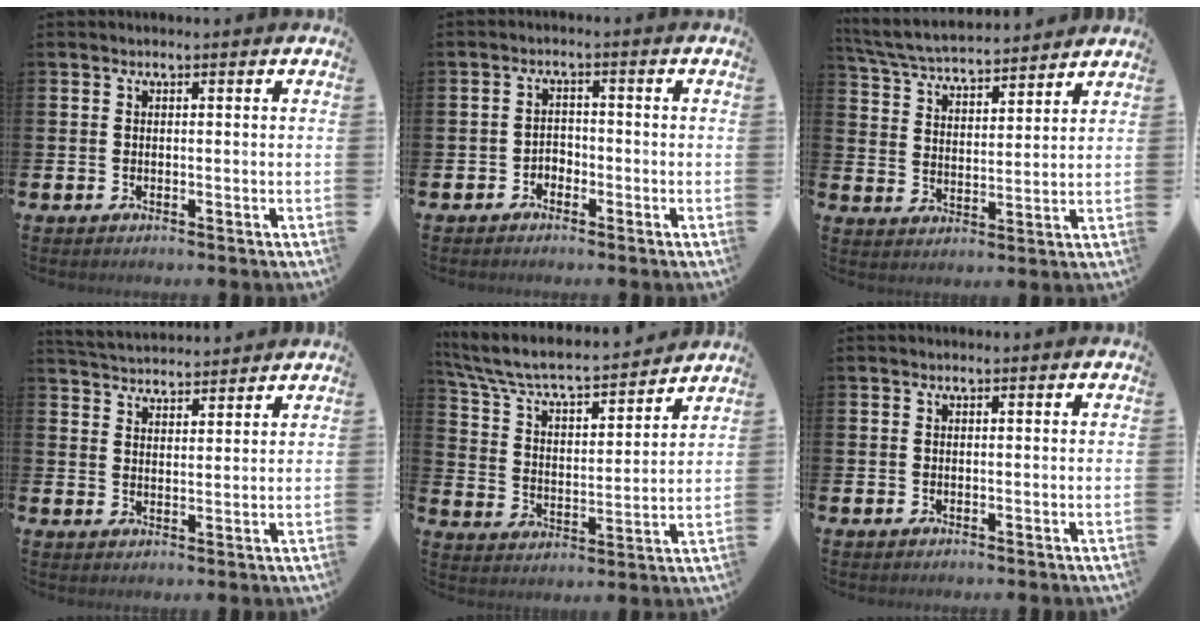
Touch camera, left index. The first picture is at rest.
{"total": 1.9, "force": [-1.6, 1.0, 0.0], "torque": [-0.013, 0.006, -0.034]}
{"total": 5.3, "force": [5.3, 0.4, 0.9], "torque": [-0.045, -0.036, 0.091]}
{"total": 4.2, "force": [4.2, 0.4, -0.2], "torque": [-0.017, -0.022, 0.078]}
{"total": 7.5, "force": [6.8, 1.5, 2.7], "torque": [-0.089, -0.052, 0.114]}
{"total": 0.0}